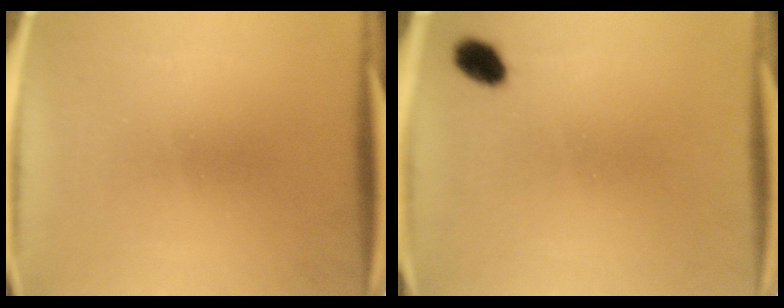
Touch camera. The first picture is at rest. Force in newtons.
{"total": 3.6}